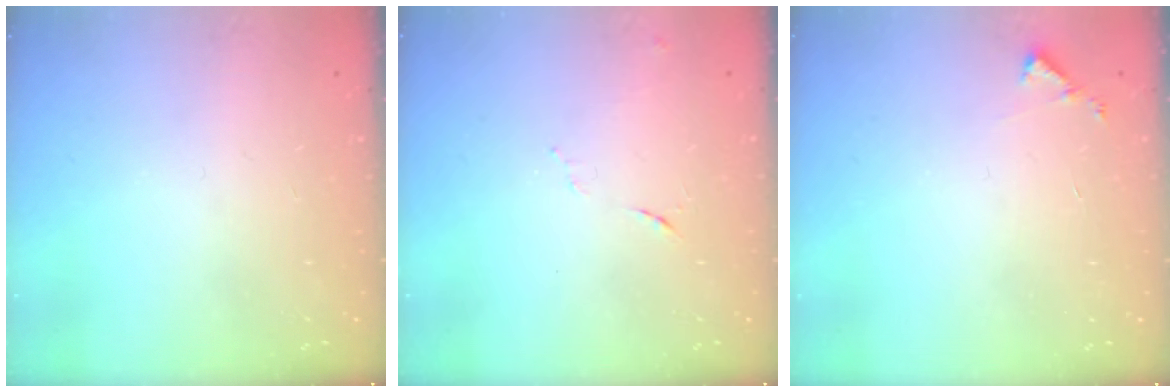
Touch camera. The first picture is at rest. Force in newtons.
{"total": 5.2, "press": 5.1, "slide": 0.8}
{"total": 3.6, "press": 3.6, "slide": 0.3}